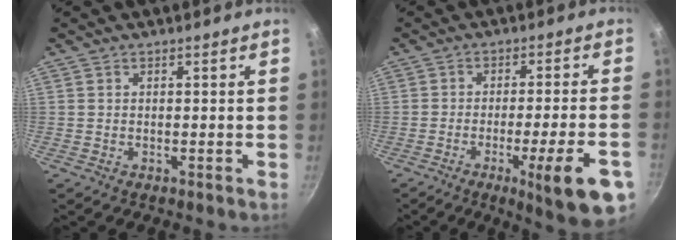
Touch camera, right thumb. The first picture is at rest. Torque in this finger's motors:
{"motor_torque": [0.17, 0.25, 0.14, -0.17, 0.03]}